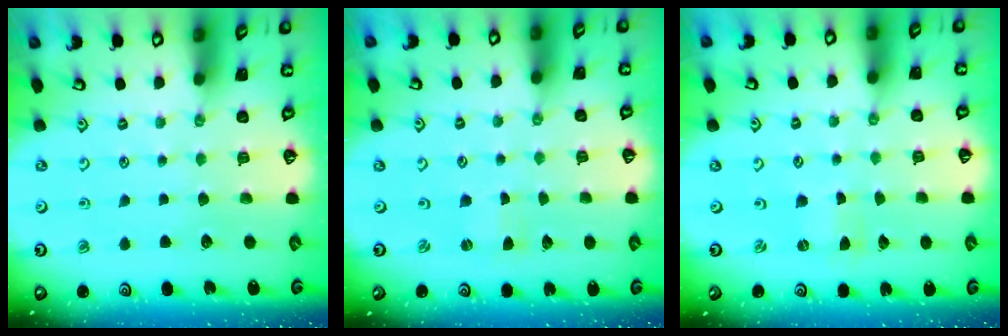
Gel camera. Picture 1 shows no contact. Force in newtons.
{"total": 0.0}
{"total": 0.0}